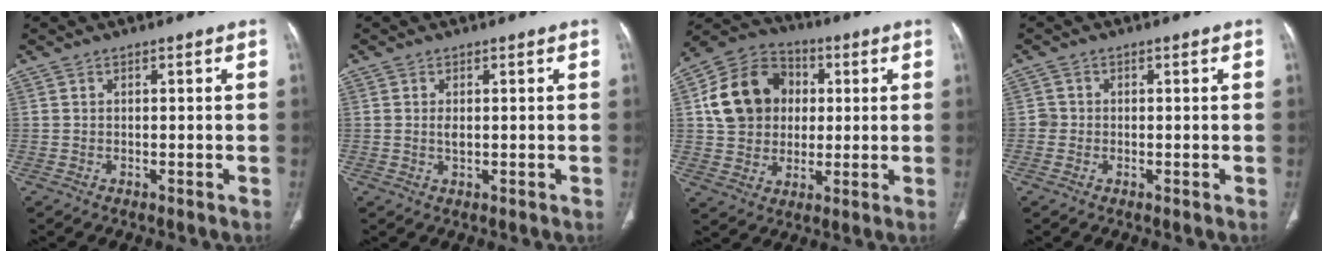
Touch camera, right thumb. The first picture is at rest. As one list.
[{"total": 1.4, "force": [0.2, 0.7, 1.2], "torque": [-0.024, -0.002, 0.007]}, {"total": 15.5, "force": [2.5, 12.8, 8.4], "torque": [-0.130, 0.017, 0.041]}, {"total": 1.5, "force": [-0.3, 1.4, 0.2], "torque": [0.005, 0.006, -0.008]}]